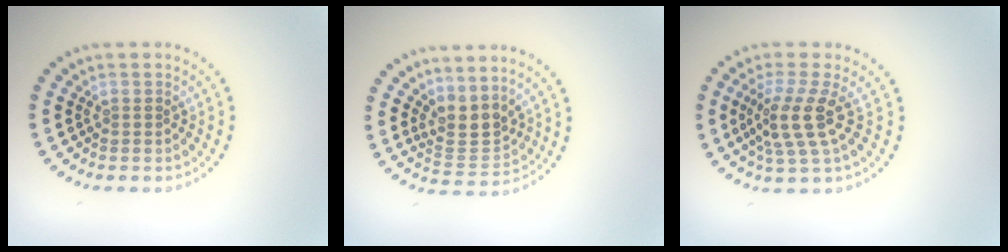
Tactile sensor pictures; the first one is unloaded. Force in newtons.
{"total": 2.9, "press": 2.3, "slide": 1.9}
{"total": 3.7, "press": 3.0, "slide": 2.3}